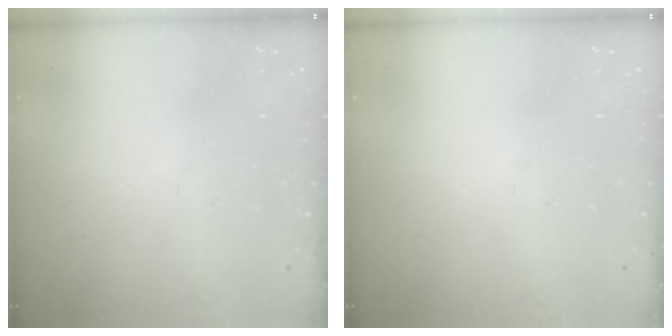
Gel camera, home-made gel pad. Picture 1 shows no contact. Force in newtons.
{"total": 0.0}